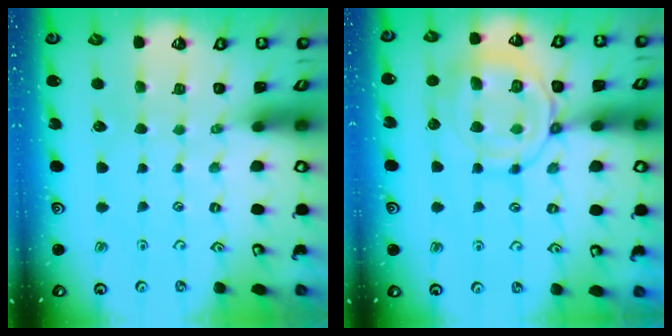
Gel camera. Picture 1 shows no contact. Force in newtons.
{"total": 12.7, "press": 12.7, "slide": 1.0}